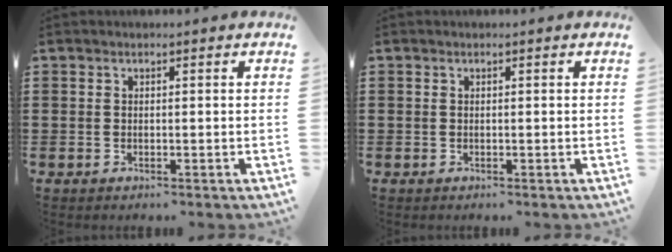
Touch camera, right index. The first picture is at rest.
{"total": 0.0}